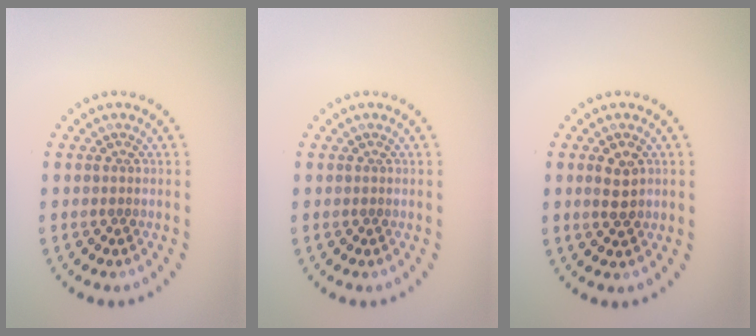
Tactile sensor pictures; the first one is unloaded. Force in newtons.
{"total": 0.0}
{"total": 2.4, "press": 2.3, "slide": 0.3}